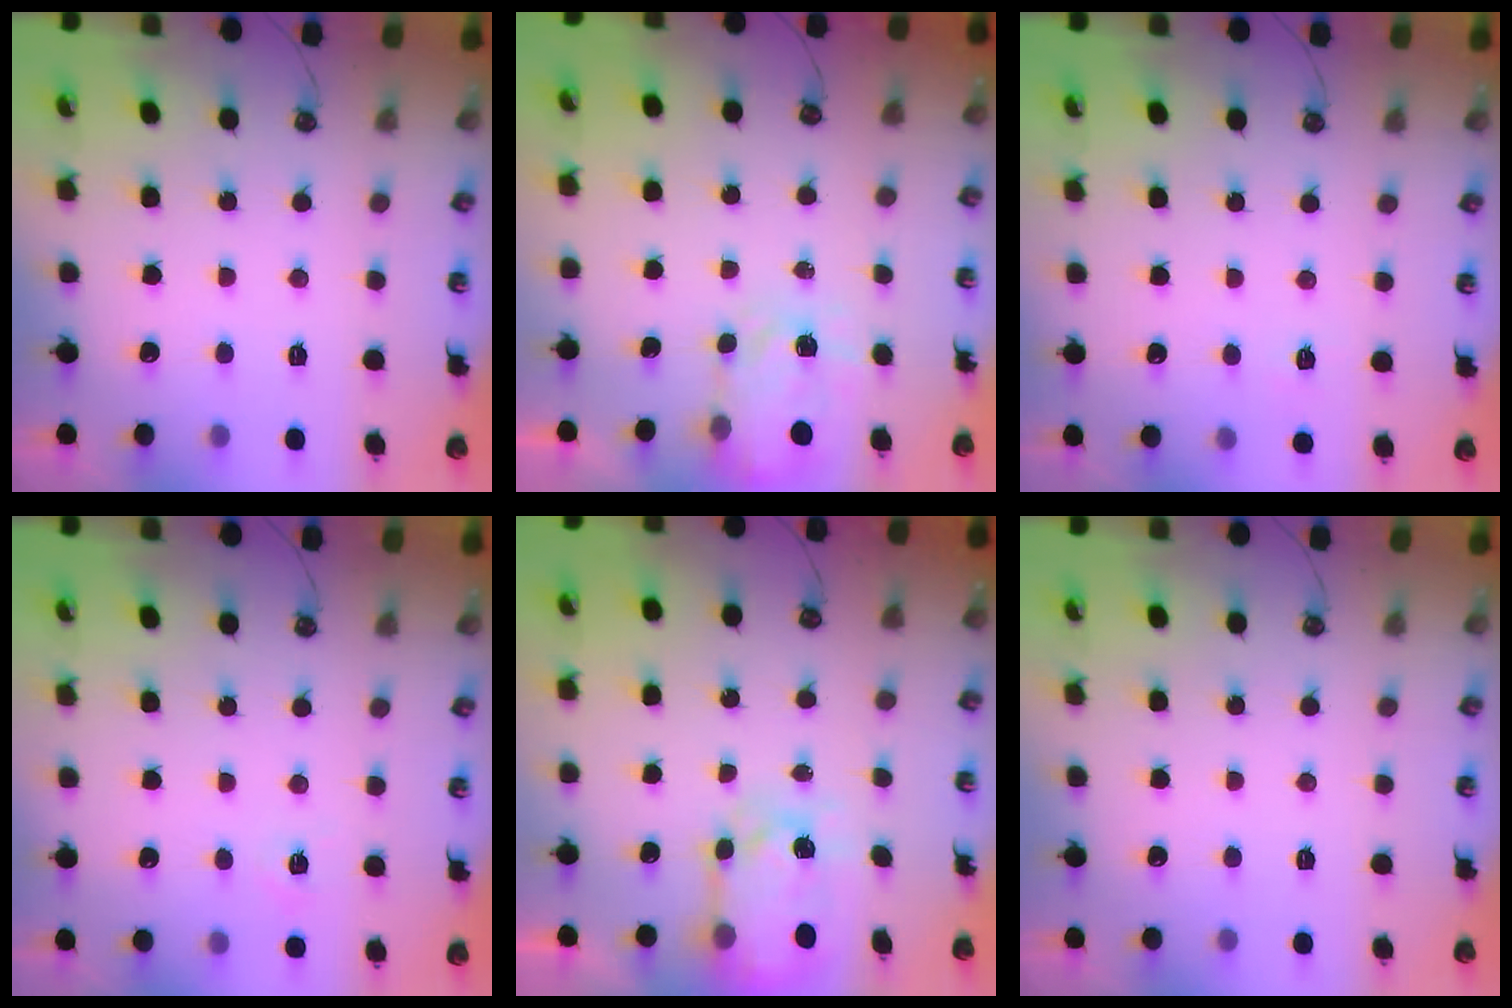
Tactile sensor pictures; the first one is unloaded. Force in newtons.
{"total": 3.6, "press": 3.6, "slide": 0.4}
{"total": 3.7, "press": 3.7, "slide": 0.4}
{"total": 3.7, "press": 3.7, "slide": 0.4}
{"total": 6.2, "press": 6.2, "slide": 0.1}
{"total": 0.0}